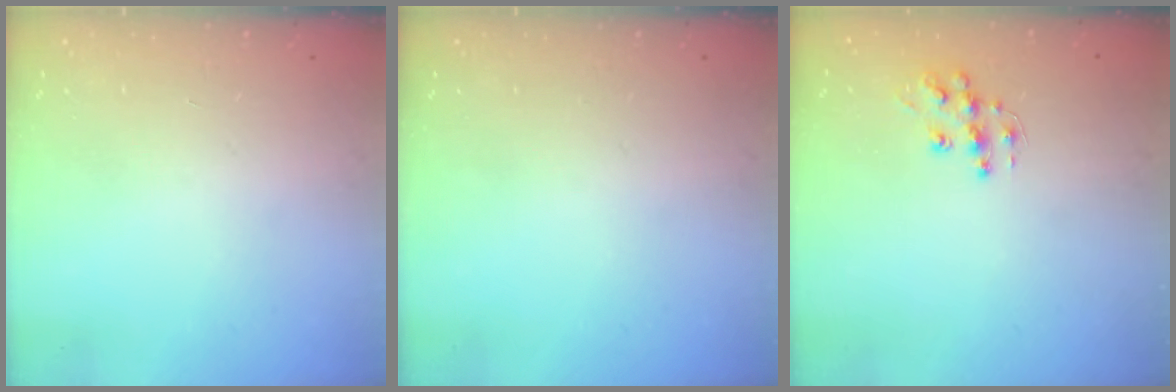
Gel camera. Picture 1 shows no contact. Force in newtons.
{"total": 0.0}
{"total": 9.8, "press": 9.8, "slide": 0.6}